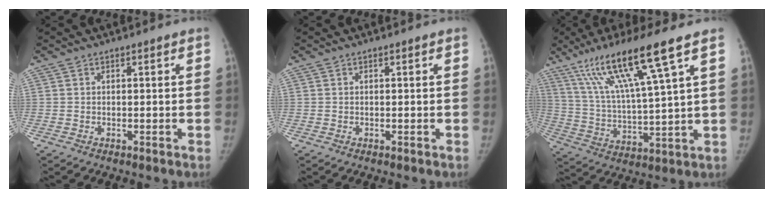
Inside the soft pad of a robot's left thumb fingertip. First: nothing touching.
{"total": 0.0}
{"total": 17.5, "force": [10.1, 1.1, 14.3], "torque": [-0.271, -0.033, 0.188]}